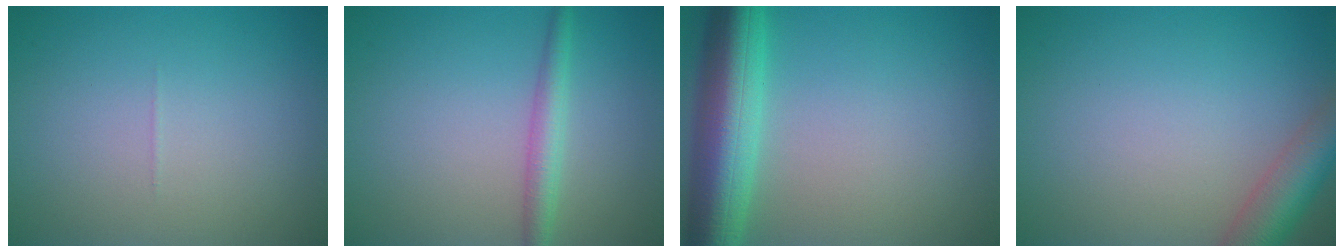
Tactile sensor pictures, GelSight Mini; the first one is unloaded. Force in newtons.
{"total": 2.4, "press": 2.4, "slide": 0.0}
{"total": 8.2, "press": 8.2, "slide": 0.4}
{"total": 4.9, "press": 4.9, "slide": 0.3}